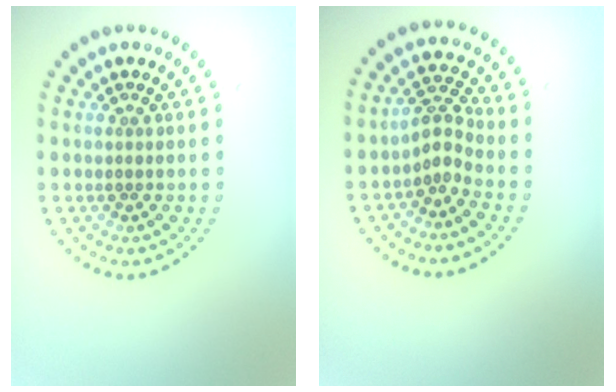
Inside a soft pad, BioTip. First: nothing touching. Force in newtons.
{"total": 2.3, "press": 1.6, "slide": 1.7}